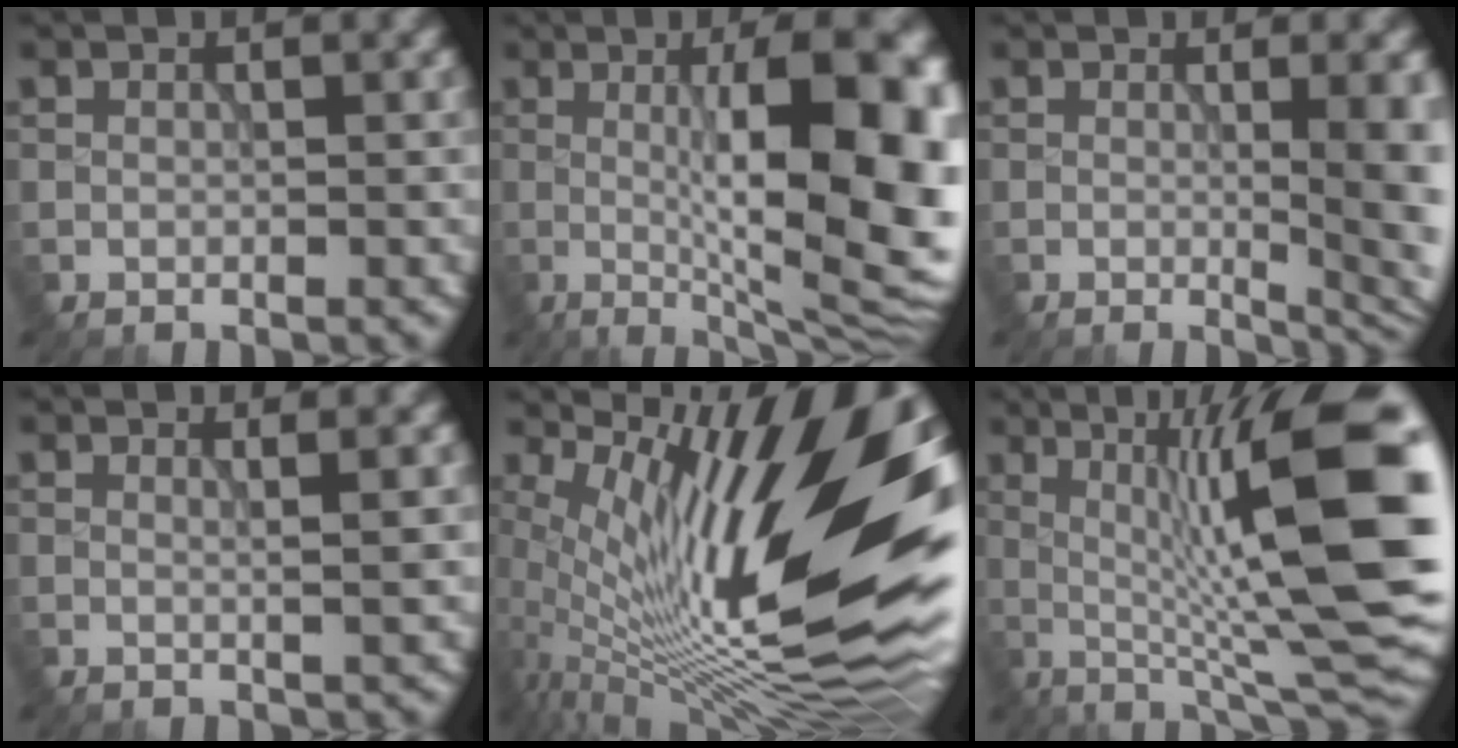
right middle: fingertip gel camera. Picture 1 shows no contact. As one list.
[{"total": 14.5, "force": [0.2, 4.0, 14.0], "torque": [-0.164, 0.009, -0.002]}, {"total": 6.2, "force": [0.1, 1.5, 6.0], "torque": [-0.063, -0.011, 0.003]}, {"total": 1.6, "force": [0.9, 0.4, 1.3], "torque": [-0.012, 0.003, 0.004]}, {"total": 18.9, "force": [4.1, 6.1, 17.4], "torque": [-0.260, 0.004, 0.072]}, {"total": 15.9, "force": [1.4, 3.2, 15.5], "torque": [-0.211, 0.018, 0.017]}]